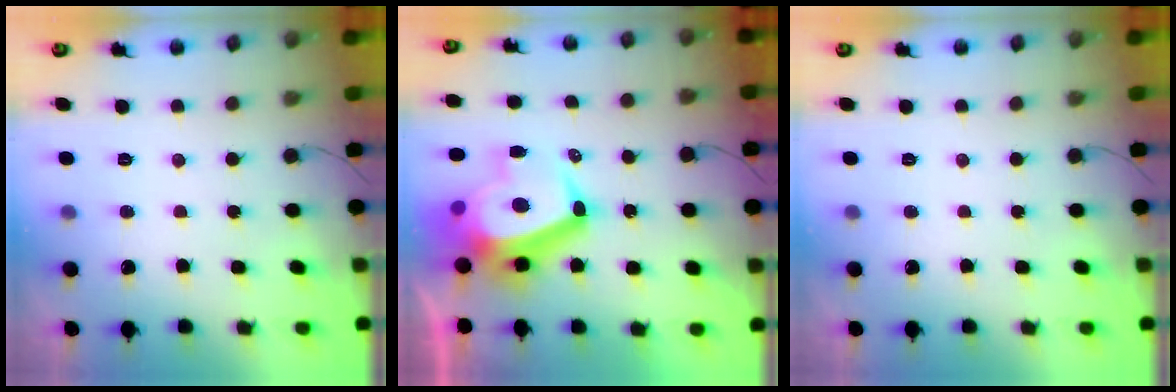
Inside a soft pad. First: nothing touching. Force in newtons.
{"total": 13.9, "press": 13.4, "slide": 3.8}
{"total": 0.0}